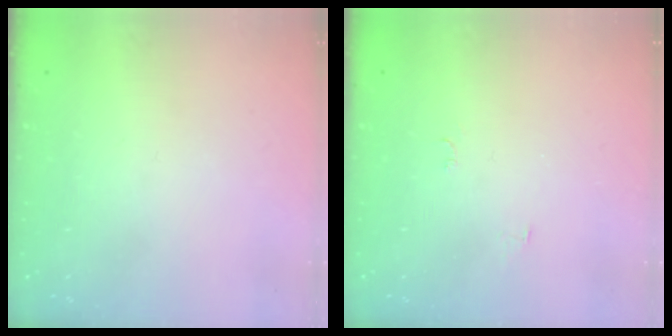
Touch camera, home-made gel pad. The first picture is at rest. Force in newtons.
{"total": 4.5, "press": 4.5, "slide": 0.5}